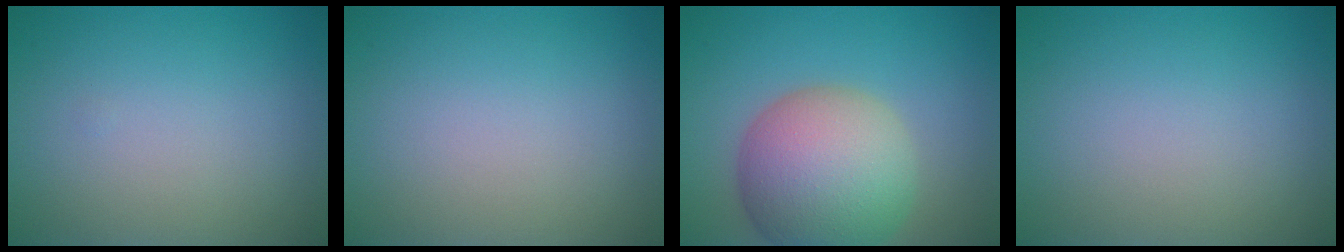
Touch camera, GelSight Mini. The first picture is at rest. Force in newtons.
{"total": 0.0}
{"total": 10.1, "press": 10.0, "slide": 0.7}
{"total": 0.0}